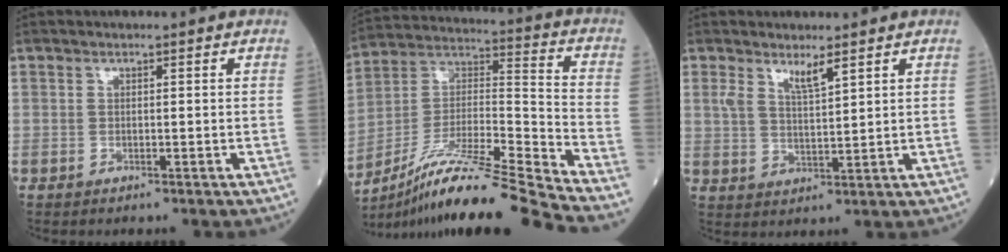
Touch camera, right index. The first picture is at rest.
{"total": 20.7, "force": [-17.2, -1.5, 11.4], "torque": [-0.219, -0.004, -0.314]}
{"total": 3.8, "force": [2.6, 0.6, 2.7], "torque": [-0.053, -0.003, 0.051]}